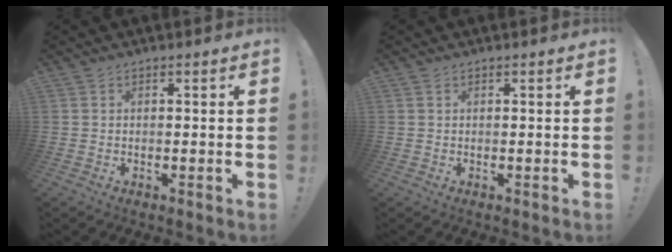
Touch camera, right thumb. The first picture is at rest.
{"total": 0.0}